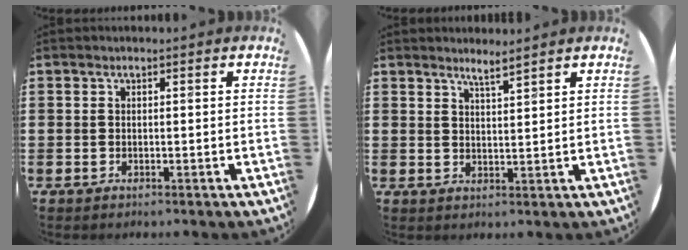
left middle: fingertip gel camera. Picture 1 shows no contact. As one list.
[{"total": 2.6, "force": [2.6, -0.4, 0.5], "torque": [-0.012, -0.007, 0.047]}]